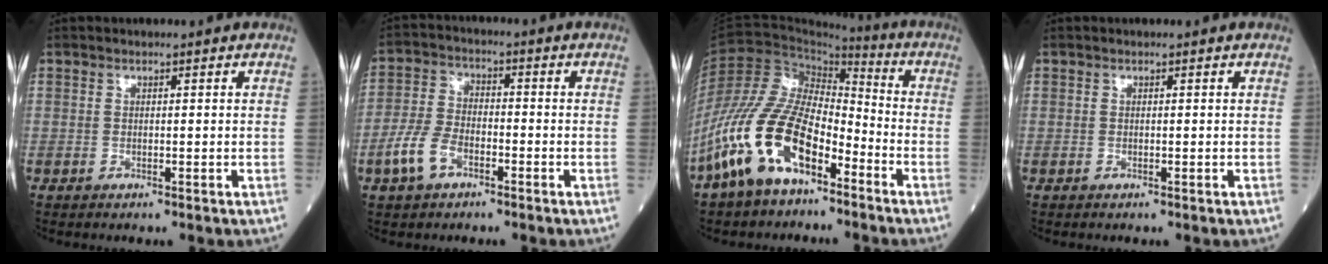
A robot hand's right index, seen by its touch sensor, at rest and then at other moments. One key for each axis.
{"total": 6.6, "fx": -3.3, "fy": 3.7, "fz": 4.4, "tx": -0.104, "ty": 0.008, "tz": -0.068}
{"total": 15.7, "fx": -9.0, "fy": 6.8, "fz": 10.9, "tx": -0.239, "ty": 0.010, "tz": -0.173}
{"total": 0.0}